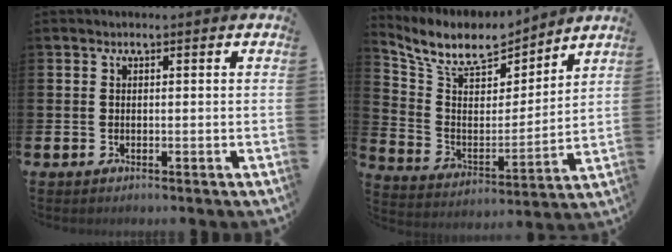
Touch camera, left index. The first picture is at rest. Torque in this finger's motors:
{"motor_torque": [-0.28, -1.08, 0.44, 0.12]}